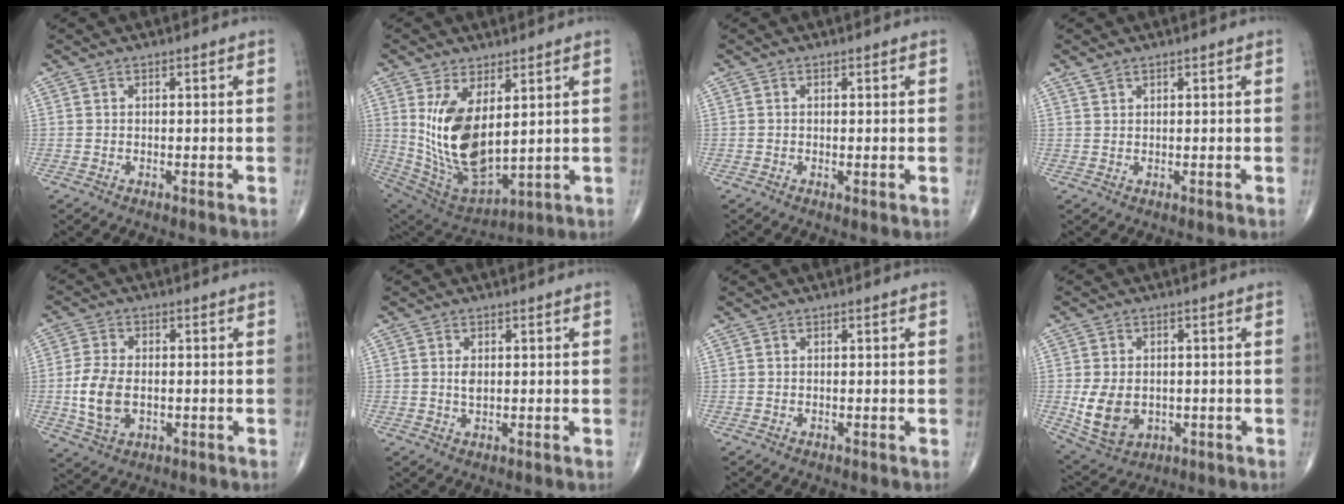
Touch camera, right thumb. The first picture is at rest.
{"total": 16.0, "force": [3.4, 7.9, 13.5], "torque": [-0.247, -0.028, 0.094]}
{"total": 0.7, "force": [-0.1, 0.1, 0.7], "torque": [-0.012, -0.004, -0.001]}
{"total": 1.3, "force": [1.1, 0.5, 0.5], "torque": [-0.007, 0.003, 0.023]}
{"total": 8.4, "force": [-1.0, 5.1, 6.6], "torque": [-0.129, -0.001, -0.015]}
{"total": 1.9, "force": [0.4, 1.0, 1.5], "torque": [-0.025, -0.004, 0.009]}
{"total": 0.0}
{"total": 8.8, "force": [-0.9, 6.4, 6.0], "torque": [-0.097, -0.004, 0.002]}